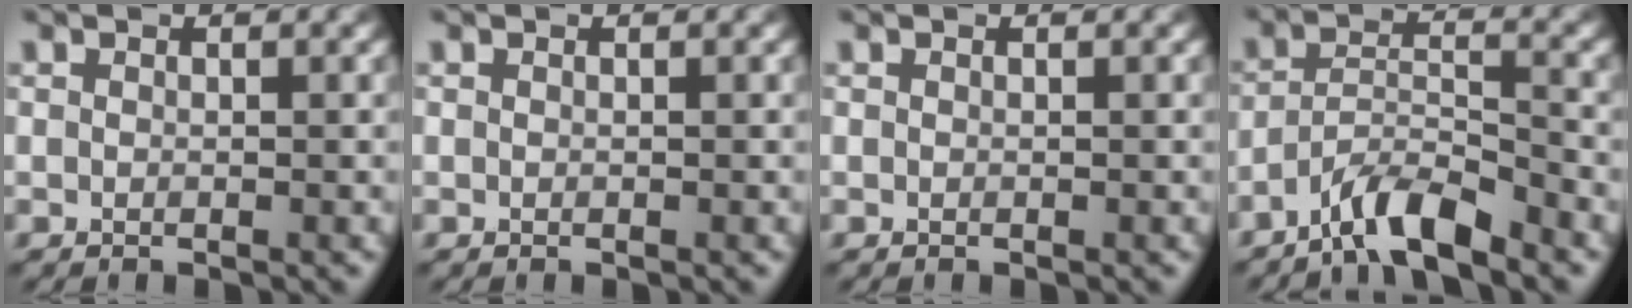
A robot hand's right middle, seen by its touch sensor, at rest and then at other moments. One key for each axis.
{"total": 0.0}
{"total": 0.0}
{"total": 4.8, "fx": -3.9, "fy": 0.7, "fz": 2.6, "tx": -0.046, "ty": 0.005, "tz": -0.080}